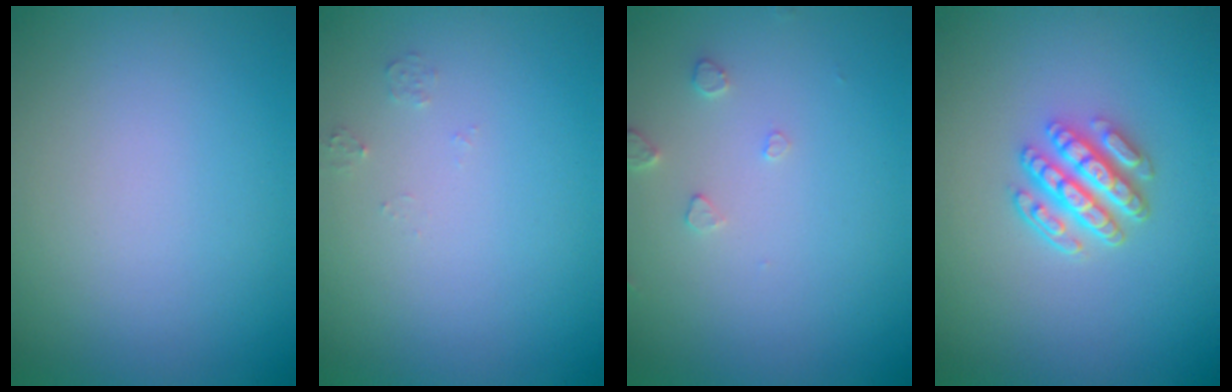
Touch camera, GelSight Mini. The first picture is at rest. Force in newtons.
{"total": 0.7, "press": 0.7, "slide": 0.1}
{"total": 1.2, "press": 1.2, "slide": 0.2}
{"total": 4.3, "press": 3.4, "slide": 2.6}